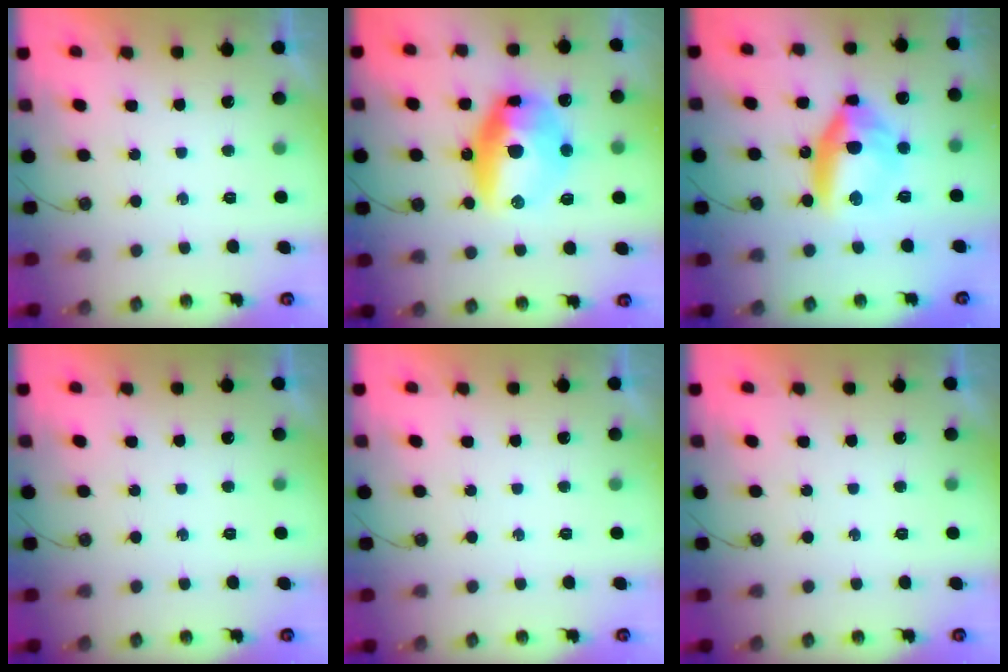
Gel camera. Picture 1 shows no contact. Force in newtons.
{"total": 16.1, "press": 16.0, "slide": 1.8}
{"total": 11.9, "press": 11.6, "slide": 2.6}
{"total": 0.0}
{"total": 0.0}
{"total": 0.0}